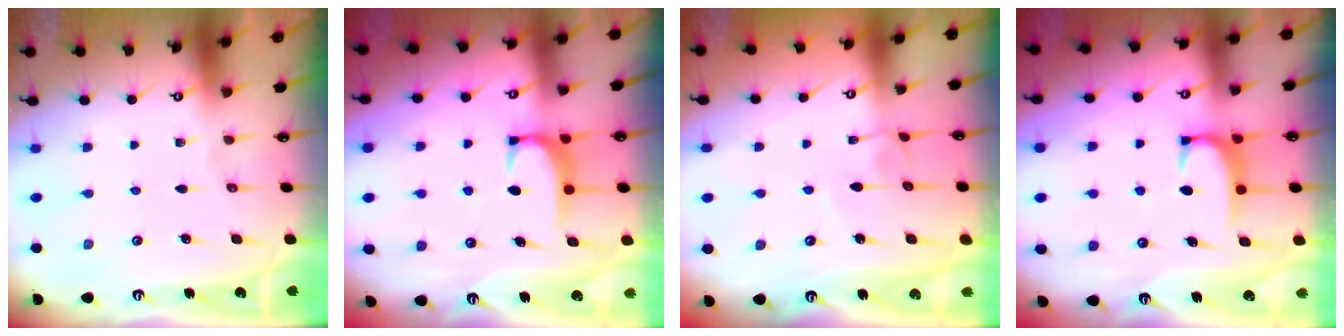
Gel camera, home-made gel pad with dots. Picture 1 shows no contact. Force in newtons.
{"total": 1.8, "press": 1.7, "slide": 0.5}
{"total": 3.8, "press": 3.8, "slide": 0.1}
{"total": 1.8, "press": 1.8, "slide": 0.5}